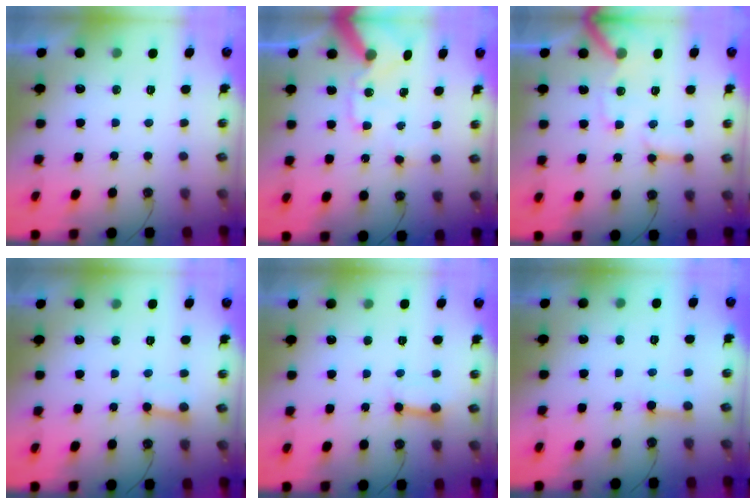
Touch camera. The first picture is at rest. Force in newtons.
{"total": 13.6, "press": 13.4, "slide": 2.0}
{"total": 11.1, "press": 11.0, "slide": 1.7}
{"total": 4.3, "press": 4.3, "slide": 0.3}
{"total": 5.9, "press": 5.9, "slide": 0.3}
{"total": 2.6, "press": 2.6, "slide": 0.3}